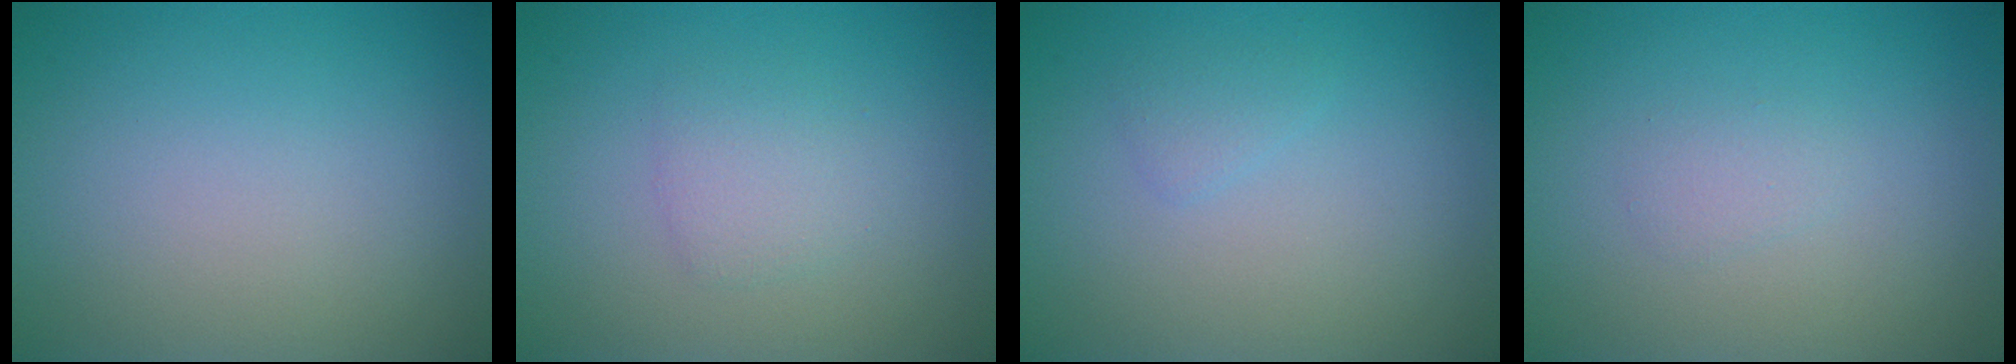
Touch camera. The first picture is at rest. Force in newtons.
{"total": 1.7, "press": 1.7, "slide": 0.0}
{"total": 0.9, "press": 0.9, "slide": 0.0}
{"total": 0.9, "press": 0.9, "slide": 0.0}